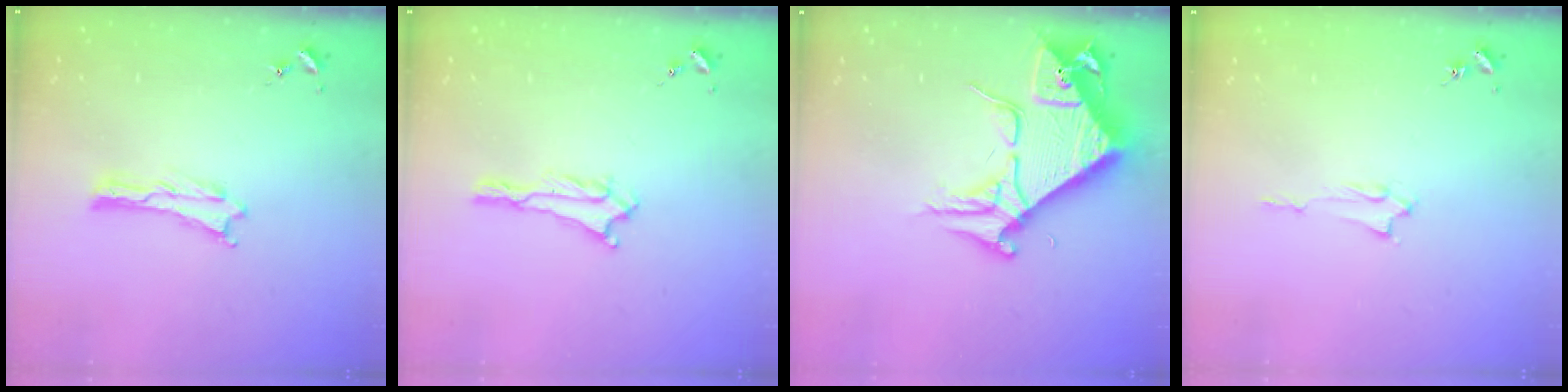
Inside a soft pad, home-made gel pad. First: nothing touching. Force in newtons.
{"total": 1.0, "press": 1.0, "slide": 0.1}
{"total": 9.8, "press": 9.8, "slide": 1.1}
{"total": 1.3, "press": 1.3, "slide": 0.2}